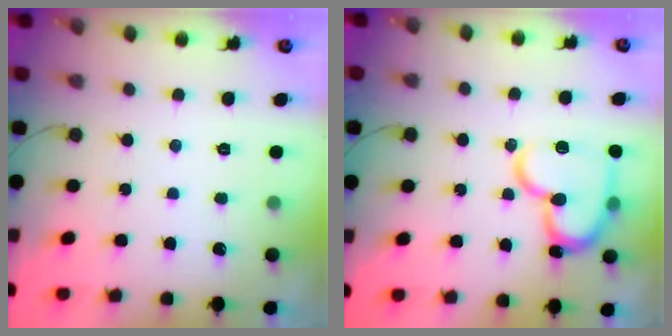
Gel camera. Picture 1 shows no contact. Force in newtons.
{"total": 17.3, "press": 17.2, "slide": 1.7}